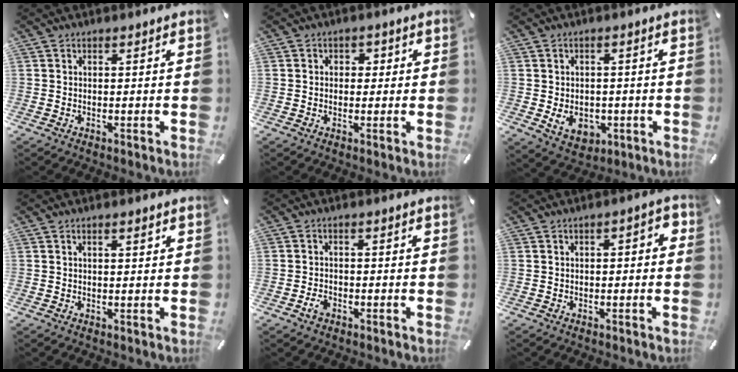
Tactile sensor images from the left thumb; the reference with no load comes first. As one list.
[{"total": 2.0, "force": [-0.4, 1.8, 0.9], "torque": [-0.011, 0.007, -0.014]}, {"total": 6.3, "force": [-1.3, 5.2, 3.4], "torque": [-0.053, -0.001, -0.024]}, {"total": 1.1, "force": [0.5, 0.3, 0.9], "torque": [-0.017, 0.002, 0.009]}, {"total": 2.4, "force": [-1.4, 1.5, 1.2], "torque": [-0.029, 0.005, -0.028]}, {"total": 2.7, "force": [-1.1, 1.3, 2.2], "torque": [-0.036, 0.011, -0.020]}]